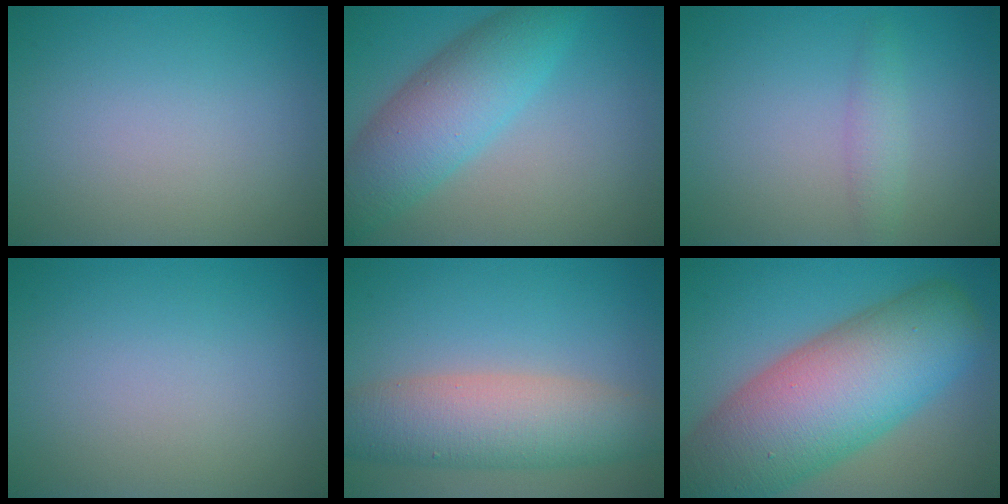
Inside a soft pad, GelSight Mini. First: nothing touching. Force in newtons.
{"total": 7.0, "press": 7.0, "slide": 0.0}
{"total": 1.6, "press": 1.6, "slide": 0.1}
{"total": 0.0}
{"total": 7.1, "press": 7.1, "slide": 0.3}
{"total": 14.3, "press": 14.3, "slide": 0.7}